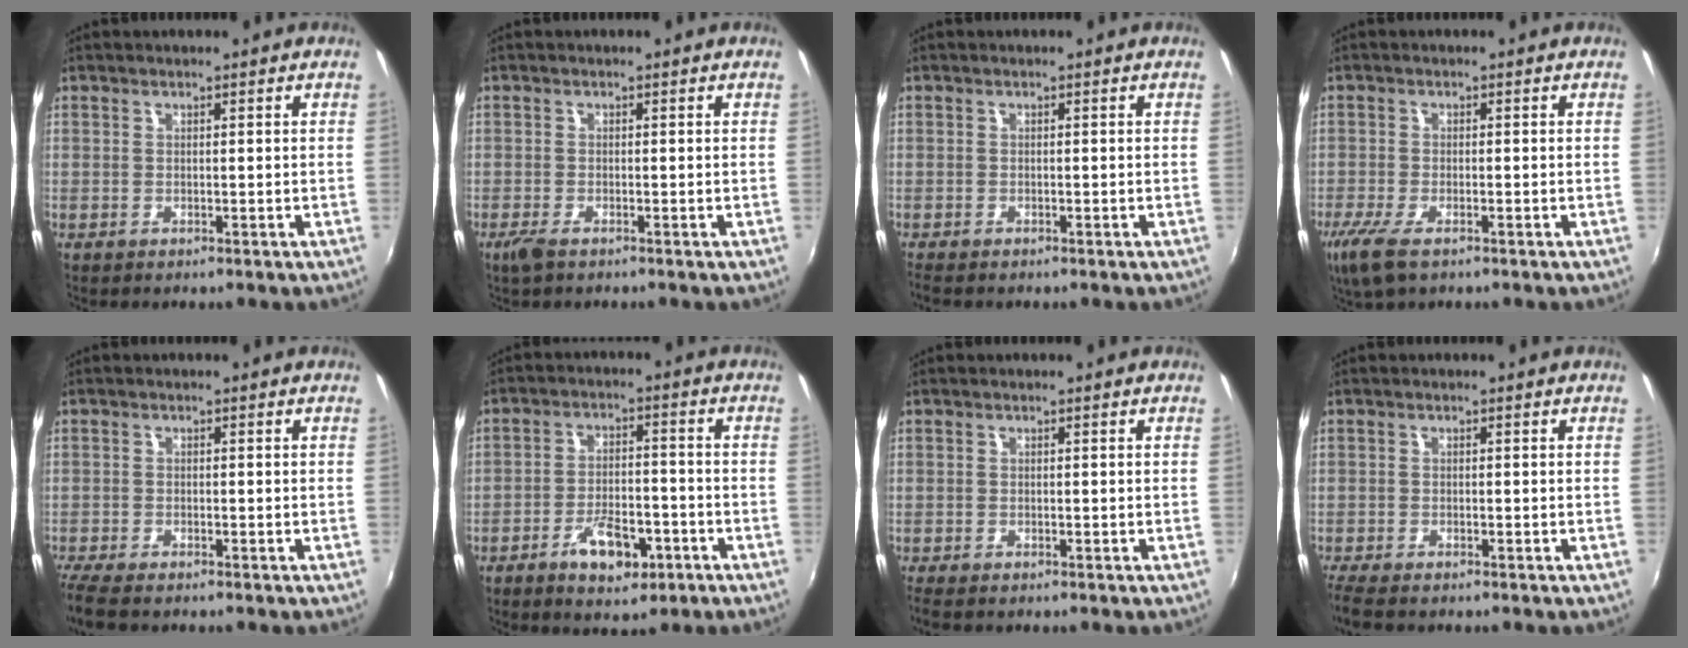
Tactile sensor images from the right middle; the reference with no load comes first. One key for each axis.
{"total": 2.3, "fx": -1.6, "fy": 0.6, "fz": 1.5, "tx": -0.035, "ty": -0.007, "tz": -0.031}
{"total": 1.5, "fx": -1.3, "fy": 0.3, "fz": 0.7, "tx": -0.016, "ty": -0.009, "tz": -0.022}
{"total": 6.7, "fx": -4.1, "fy": 2.3, "fz": 4.8, "tx": -0.115, "ty": -0.026, "tz": -0.074}
{"total": 5.3, "fx": -4.3, "fy": 1.0, "fz": 2.8, "tx": -0.074, "ty": -0.027, "tz": -0.081}
{"total": 8.3, "fx": -4.5, "fy": 3.7, "fz": 6.0, "tx": -0.115, "ty": 0.003, "tz": -0.064}
{"total": 2.0, "fx": -1.6, "fy": 0.4, "fz": 1.0, "tx": -0.023, "ty": -0.010, "tz": -0.027}
{"total": 4.0, "fx": -3.4, "fy": 0.7, "fz": 2.1, "tx": -0.056, "ty": -0.020, "tz": -0.062}